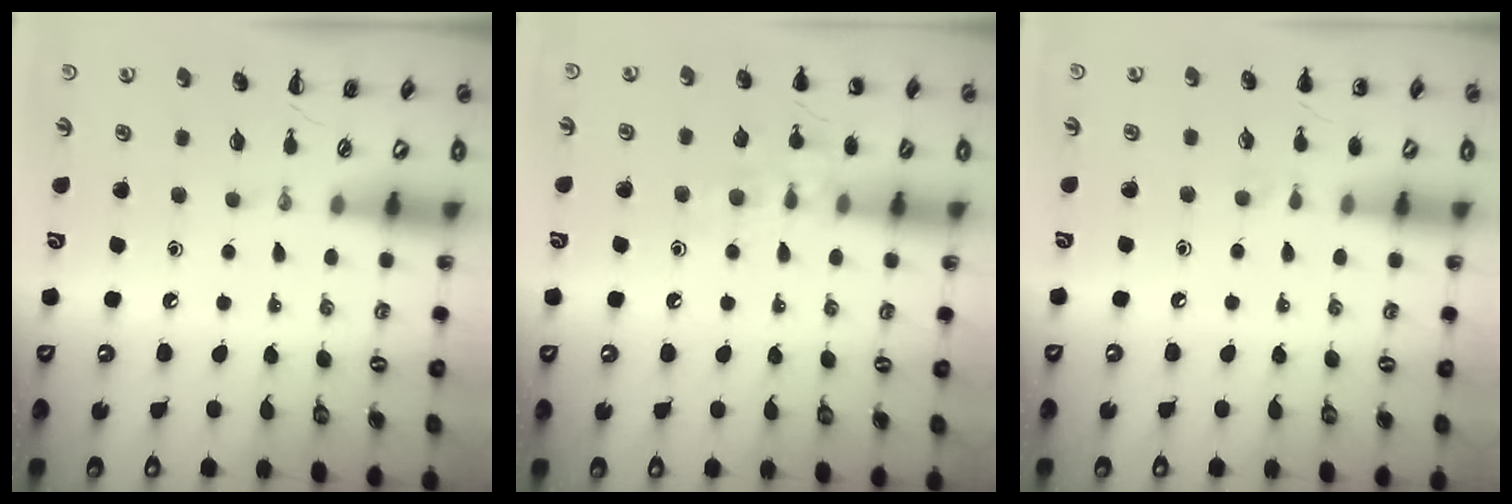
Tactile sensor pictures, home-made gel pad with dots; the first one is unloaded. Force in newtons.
{"total": 10.0, "press": 9.9, "slide": 1.1}
{"total": 5.0, "press": 4.7, "slide": 1.6}